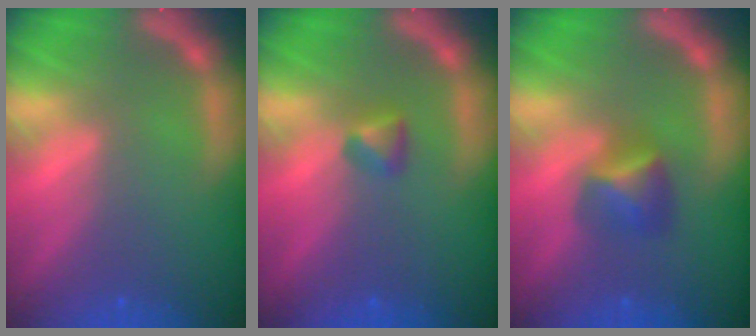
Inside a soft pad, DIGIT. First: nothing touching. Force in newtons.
{"total": 1.4}
{"total": 2.9}